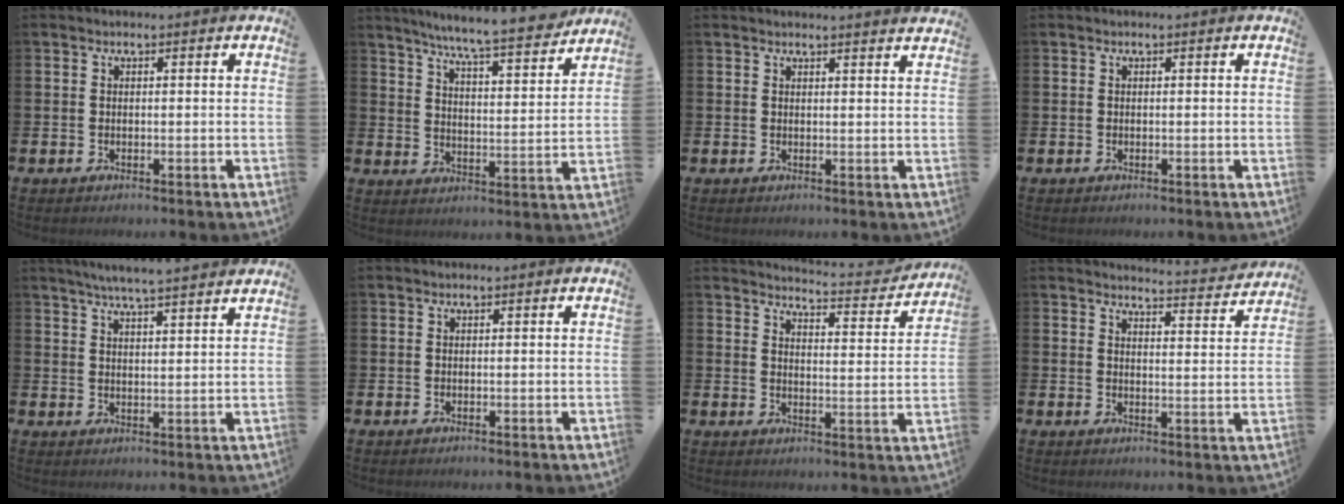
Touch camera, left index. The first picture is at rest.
{"total": 8.1, "force": [7.5, -0.2, 2.9], "torque": [-0.076, -0.054, 0.129]}
{"total": 1.5, "force": [1.5, -0.2, -0.1], "torque": [0.011, -0.013, 0.025]}
{"total": 0.0}
{"total": 5.2, "force": [5.0, -0.6, 1.4], "torque": [-0.036, -0.024, 0.086]}
{"total": 0.0}
{"total": 4.2, "force": [4.2, 0.2, 0.5], "torque": [-0.013, -0.039, 0.066]}
{"total": 4.0, "force": [4.0, 0.0, 0.4], "torque": [-0.007, -0.034, 0.067]}